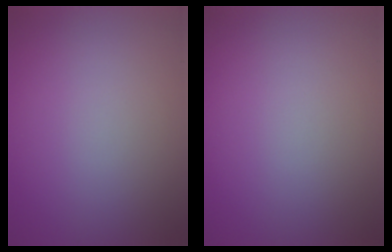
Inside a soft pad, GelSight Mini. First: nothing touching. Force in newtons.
{"total": 0.0}